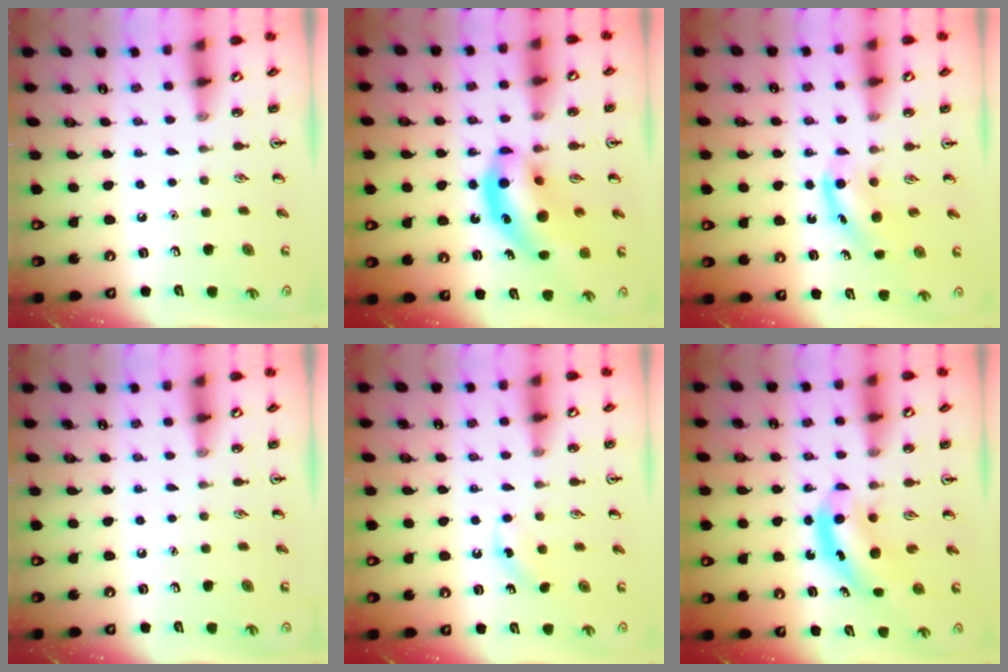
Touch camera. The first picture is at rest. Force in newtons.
{"total": 12.5, "press": 11.9, "slide": 3.6}
{"total": 4.6, "press": 4.5, "slide": 1.0}
{"total": 0.0}
{"total": 2.6, "press": 2.4, "slide": 0.8}
{"total": 5.6, "press": 5.5, "slide": 0.8}